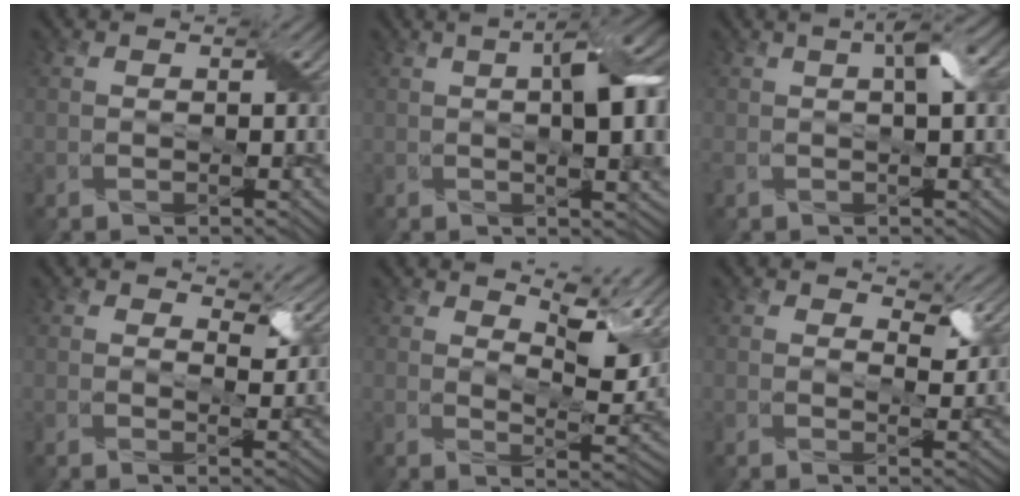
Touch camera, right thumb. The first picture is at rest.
{"total": 8.8, "force": [1.4, 2.4, 8.3], "torque": [-0.128, 0.011, 0.020]}
{"total": 5.1, "force": [1.2, 1.2, 4.8], "torque": [-0.086, 0.016, 0.013]}
{"total": 3.6, "force": [2.6, 1.6, 2.1], "torque": [-0.038, -0.007, 0.039]}
{"total": 9.7, "force": [6.1, 3.1, 6.9], "torque": [-0.120, 0.003, 0.097]}
{"total": 4.1, "force": [2.8, 1.8, 2.3], "torque": [-0.041, -0.007, 0.042]}